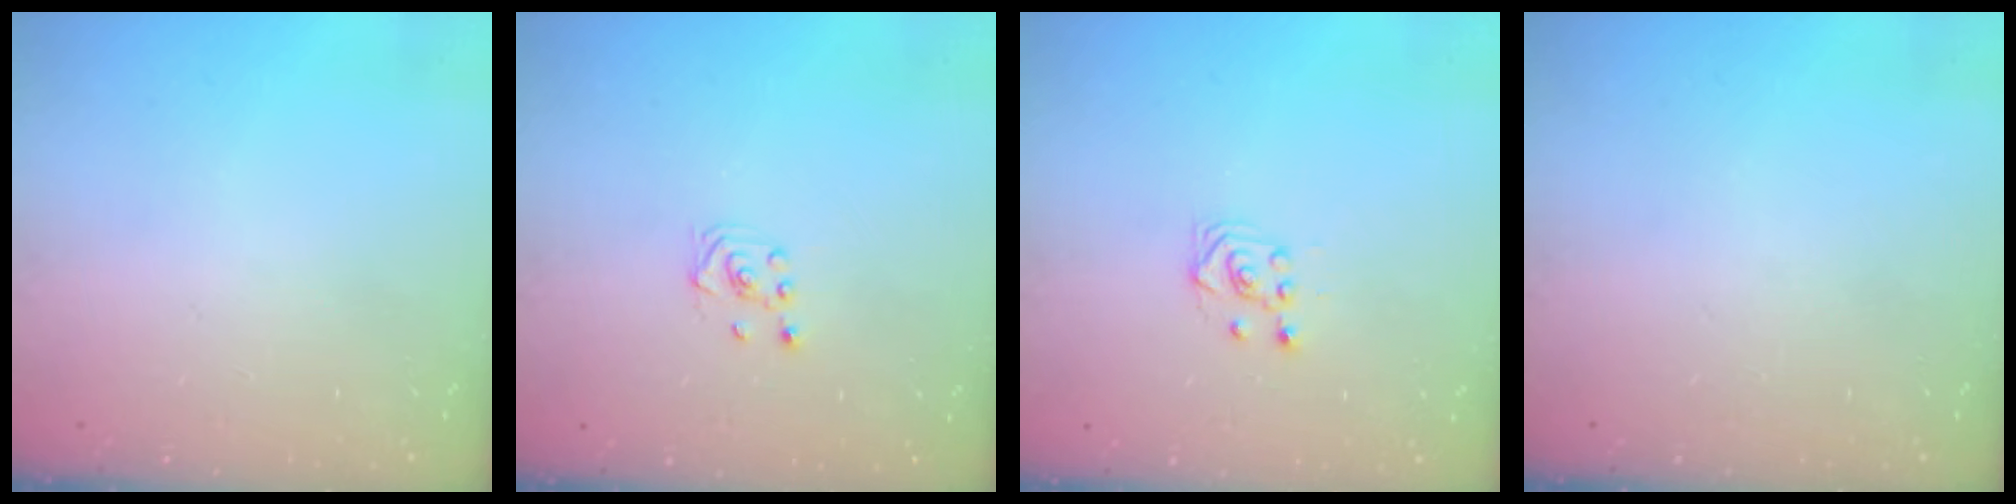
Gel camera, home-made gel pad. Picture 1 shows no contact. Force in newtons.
{"total": 1.9, "press": 1.7, "slide": 0.8}
{"total": 3.0, "press": 2.8, "slide": 1.1}
{"total": 0.0}